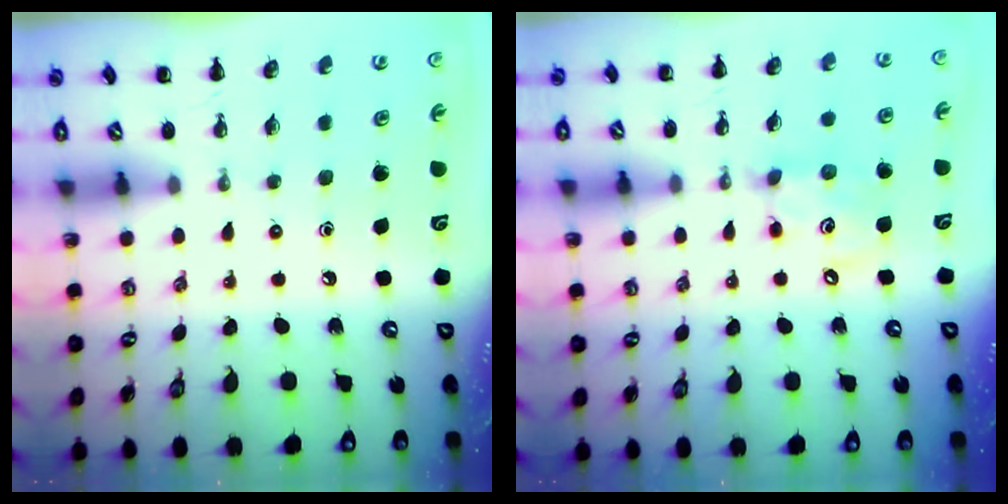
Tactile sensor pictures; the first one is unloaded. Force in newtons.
{"total": 7.8, "press": 7.6, "slide": 1.4}